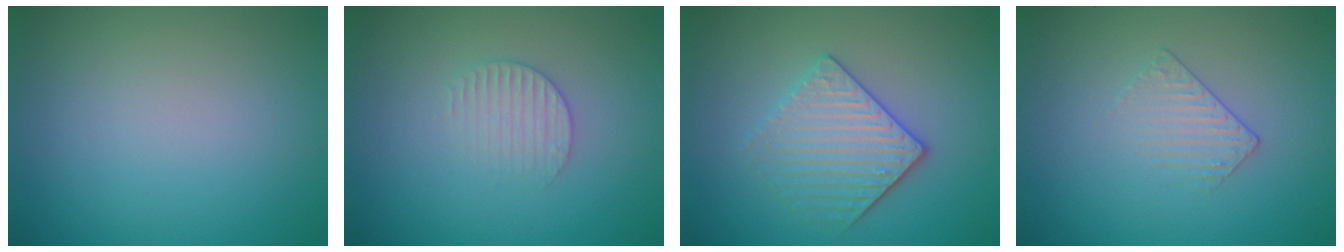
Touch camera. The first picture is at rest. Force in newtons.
{"total": 1.9, "press": 1.9, "slide": 0.3}
{"total": 3.4, "press": 3.2, "slide": 1.2}
{"total": 1.3, "press": 0.6, "slide": 1.1}